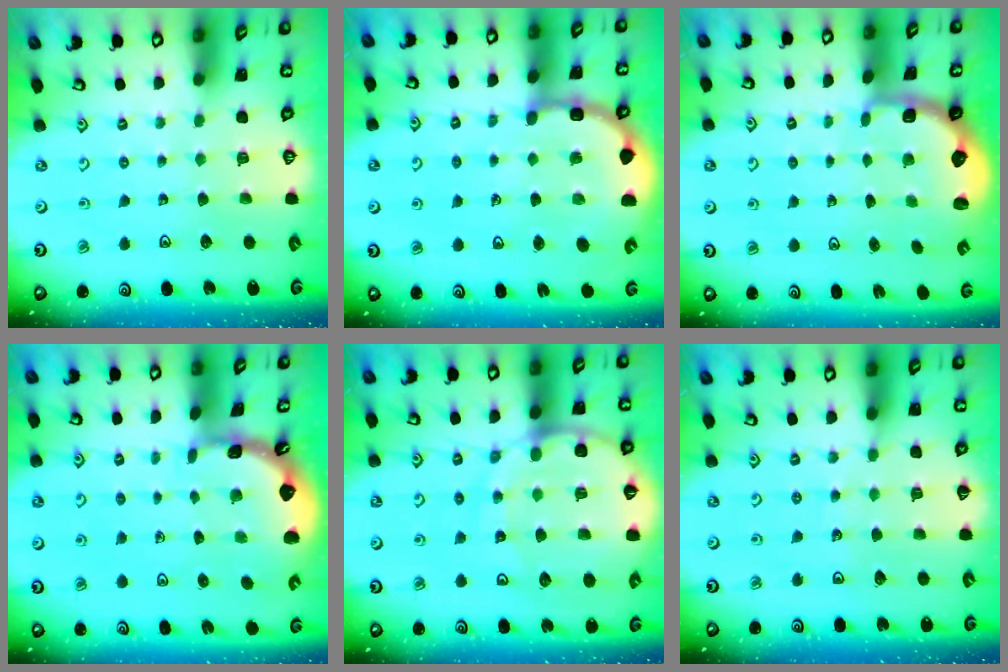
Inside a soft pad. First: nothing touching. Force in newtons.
{"total": 8.7, "press": 8.4, "slide": 2.1}
{"total": 2.3, "press": 1.7, "slide": 1.5}
{"total": 1.2, "press": 1.1, "slide": 0.2}
{"total": 15.9, "press": 15.8, "slide": 1.9}
{"total": 4.4, "press": 4.3, "slide": 0.4}